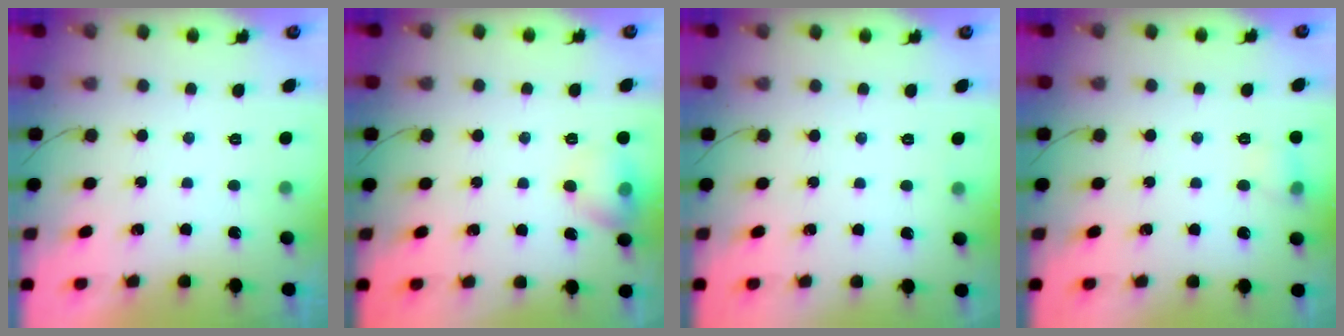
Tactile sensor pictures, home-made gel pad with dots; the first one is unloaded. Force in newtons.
{"total": 8.4, "press": 8.2, "slide": 1.8}
{"total": 2.4, "press": 1.6, "slide": 1.8}
{"total": 6.3, "press": 6.1, "slide": 1.6}